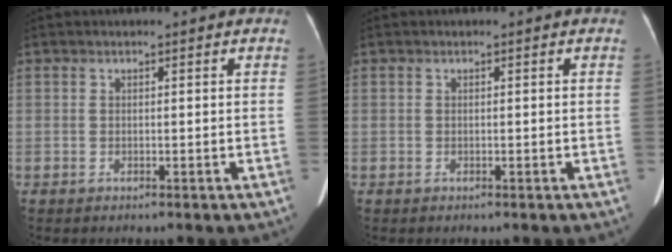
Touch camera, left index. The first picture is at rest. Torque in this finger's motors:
{"motor_torque": [0.02, 0.02, 0.03, 0.00]}